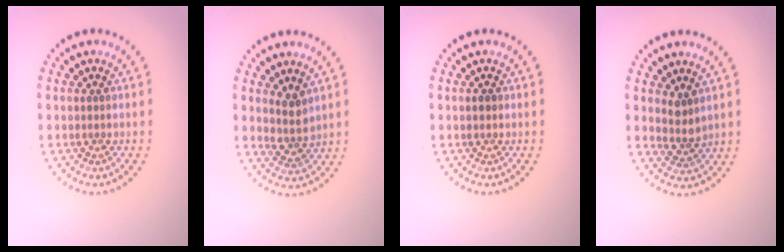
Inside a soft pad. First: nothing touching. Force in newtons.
{"total": 2.2, "press": 1.9, "slide": 1.1}
{"total": 0.9, "press": 0.9, "slide": 0.1}
{"total": 1.8, "press": 1.4, "slide": 1.1}